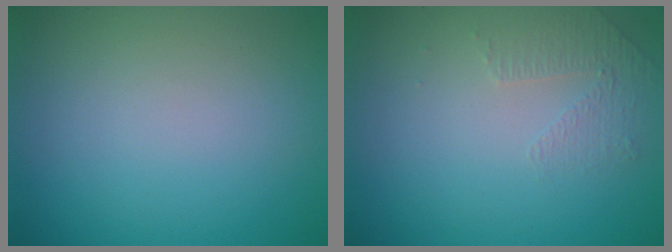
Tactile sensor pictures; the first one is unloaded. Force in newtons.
{"total": 1.4, "press": 0.8, "slide": 1.1}